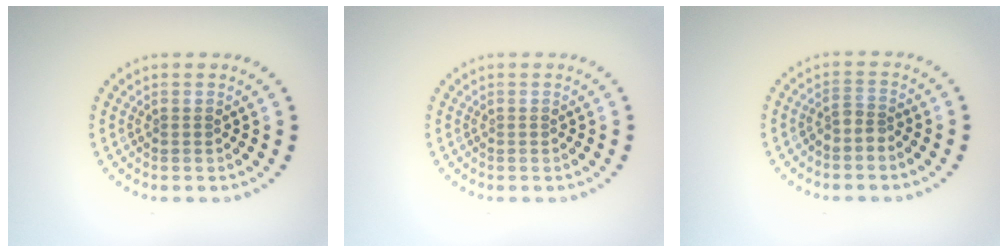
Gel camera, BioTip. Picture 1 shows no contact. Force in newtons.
{"total": 0.0}
{"total": 1.6, "press": 1.2, "slide": 1.0}